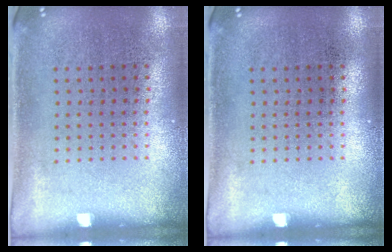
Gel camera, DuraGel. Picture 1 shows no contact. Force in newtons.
{"total": 0.0}